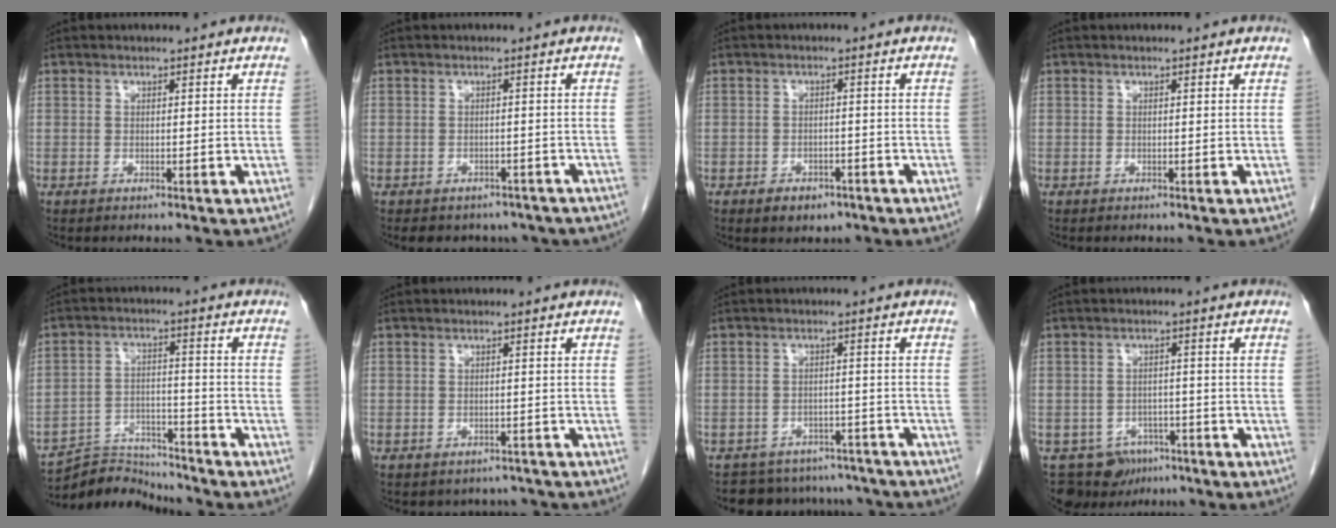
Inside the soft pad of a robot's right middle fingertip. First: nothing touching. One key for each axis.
{"total": 9.4, "fx": -7.7, "fy": 4.8, "fz": 2.3, "tx": -0.025, "ty": 0.002, "tz": -0.078}
{"total": 3.4, "fx": -2.1, "fy": 2.1, "fz": 1.5, "tx": -0.021, "ty": 0.003, "tz": -0.020}
{"total": 0.0}
{"total": 8.2, "fx": -8.1, "fy": 0.8, "fz": -0.4, "tx": 0.005, "ty": 0.007, "tz": -0.143}
{"total": 4.1, "fx": -3.6, "fy": 2.0, "fz": 0.0, "tx": 0.005, "ty": 0.010, "tz": -0.041}
{"total": 10.8, "fx": -9.7, "fy": 4.7, "fz": 0.8, "tx": -0.001, "ty": 0.021, "tz": -0.107}
{"total": 6.9, "fx": -4.6, "fy": 5.0, "fz": 1.4, "tx": -0.018, "ty": 0.004, "tz": -0.063}